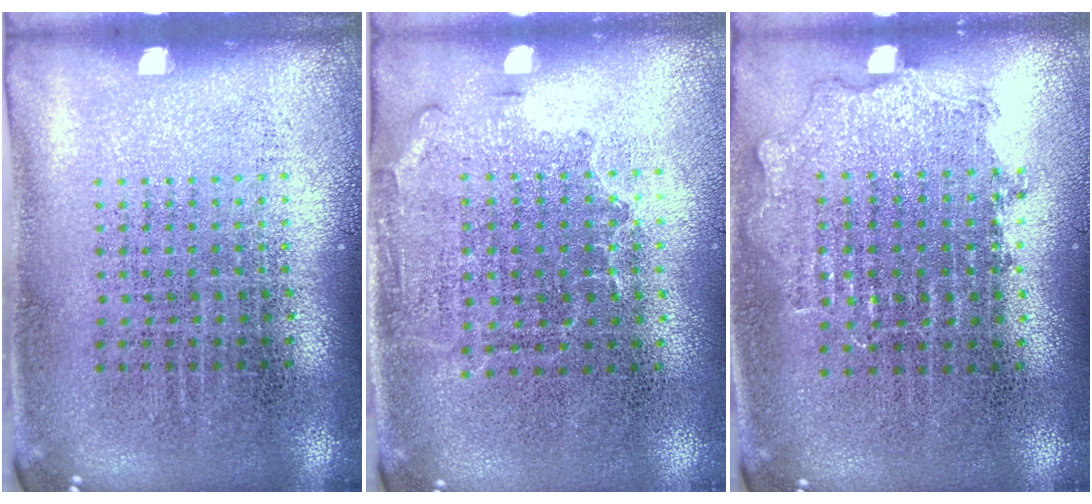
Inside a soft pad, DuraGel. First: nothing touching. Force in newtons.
{"total": 1.4, "press": 1.1, "slide": 0.9}
{"total": 0.9, "press": 0.9, "slide": 0.2}